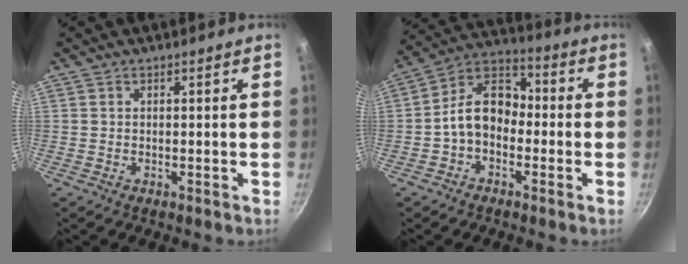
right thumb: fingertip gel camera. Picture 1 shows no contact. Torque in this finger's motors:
{"motor_torque": [1.13, 1.08, 1.11, -0.31, 0.08]}